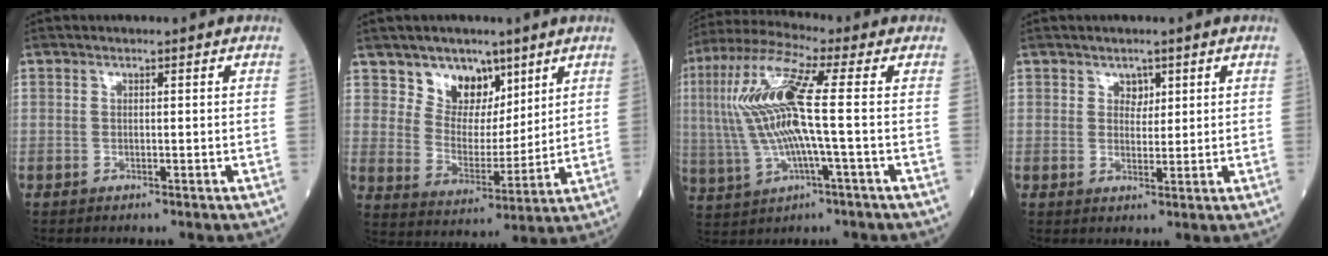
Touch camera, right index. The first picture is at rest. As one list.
[{"total": 8.6, "force": [5.5, 5.6, 3.3], "torque": [-0.059, 0.004, 0.108]}, {"total": 14.4, "force": [0.9, 1.5, 14.3], "torque": [-0.315, 0.019, 0.014]}, {"total": 2.0, "force": [1.2, 1.4, 0.9], "torque": [-0.009, -0.001, 0.021]}]